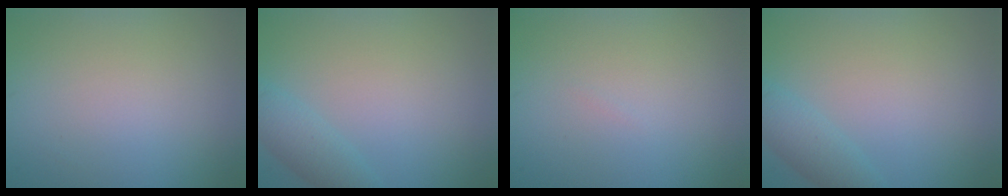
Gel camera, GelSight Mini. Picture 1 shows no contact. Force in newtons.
{"total": 2.4, "press": 2.4, "slide": 0.1}
{"total": 0.0}
{"total": 2.4, "press": 2.4, "slide": 0.1}